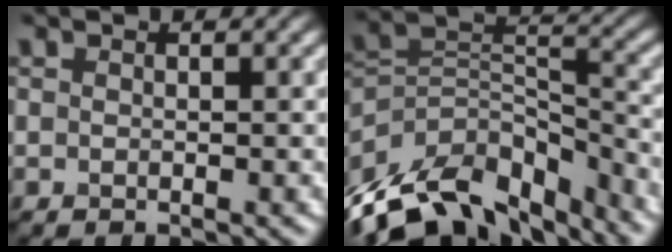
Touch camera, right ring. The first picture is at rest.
{"total": 14.3, "force": [-10.5, 7.1, 6.4], "torque": [-0.145, 0.011, -0.174]}